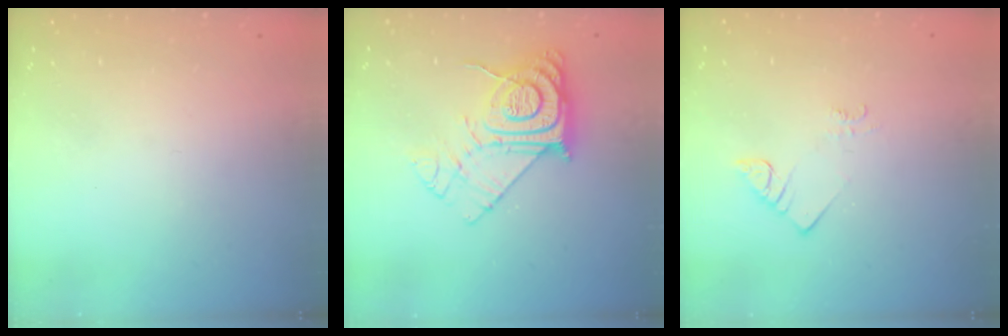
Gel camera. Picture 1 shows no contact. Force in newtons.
{"total": 15.1, "press": 15.0, "slide": 1.6}
{"total": 2.1, "press": 2.0, "slide": 0.5}